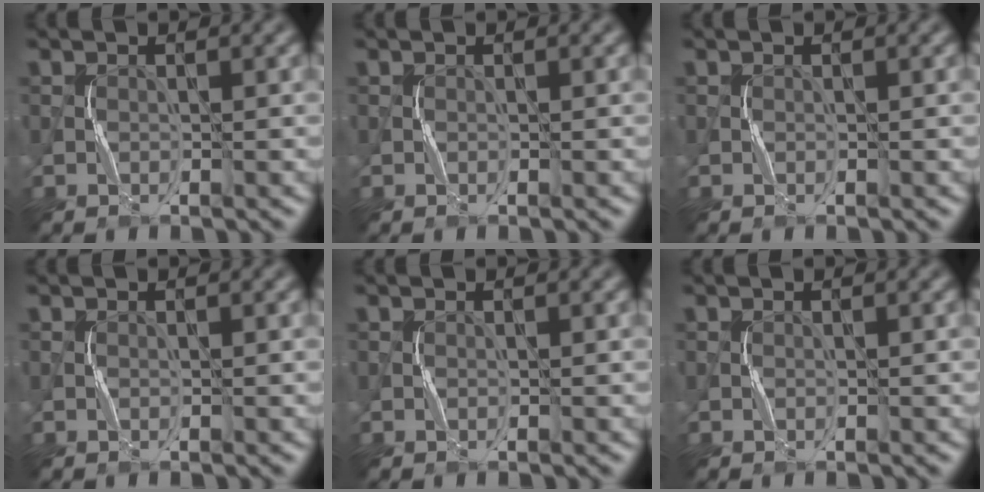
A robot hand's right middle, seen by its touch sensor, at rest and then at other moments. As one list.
[{"total": 0.0}, {"total": 0.0}, {"total": 0.0}, {"total": 0.0}, {"total": 0.0}]